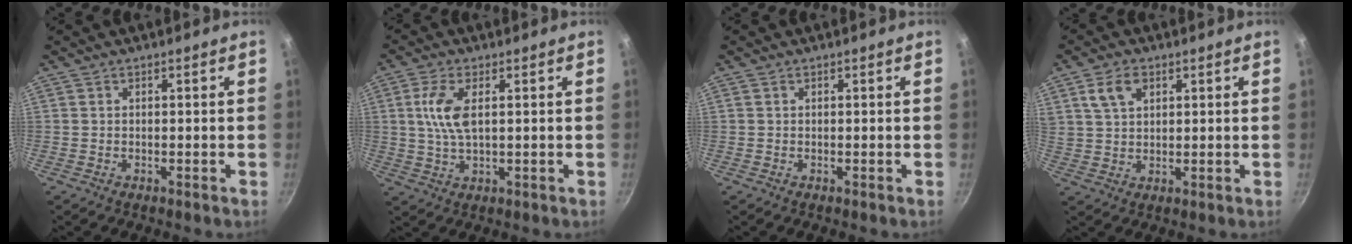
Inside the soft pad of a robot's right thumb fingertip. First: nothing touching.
{"total": 7.0, "force": [1.5, 3.1, 6.1], "torque": [-0.127, 0.003, 0.029]}
{"total": 0.0}
{"total": 6.2, "force": [2.9, 3.9, 3.9], "torque": [-0.063, 0.000, 0.056]}